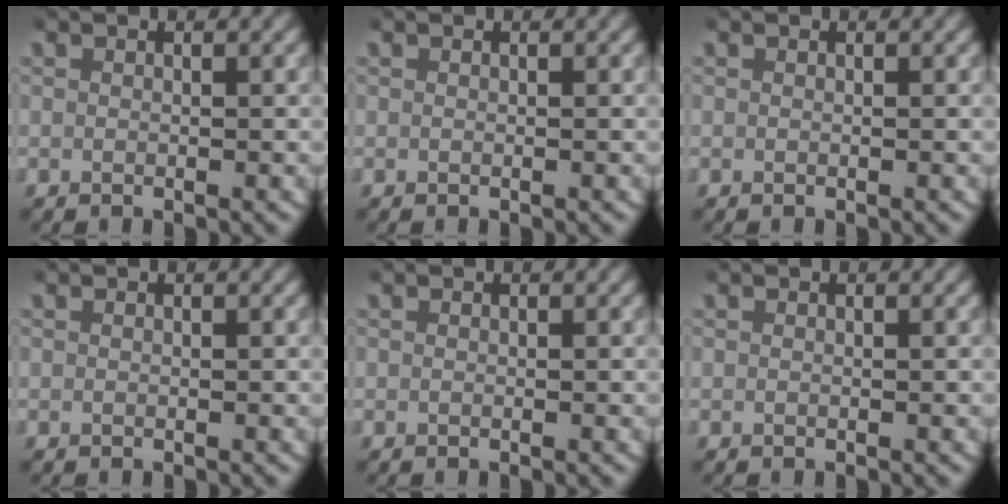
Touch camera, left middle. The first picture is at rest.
{"total": 0.0}
{"total": 0.0}
{"total": 0.0}
{"total": 0.0}
{"total": 0.0}